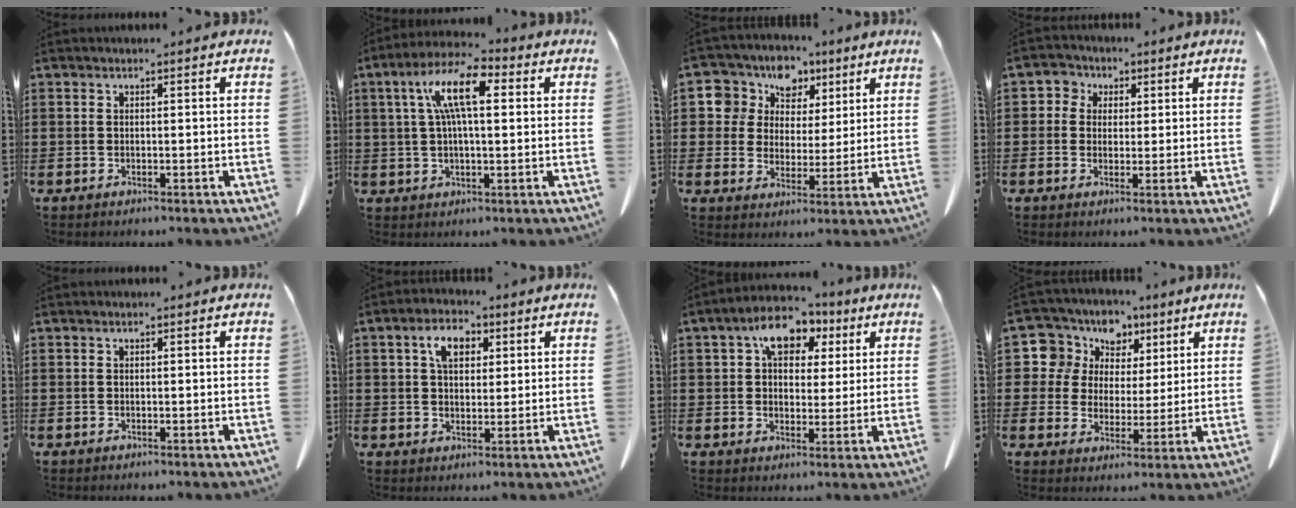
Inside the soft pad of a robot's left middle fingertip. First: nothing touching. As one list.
[{"total": 9.7, "force": [2.8, 3.0, 8.8], "torque": [-0.186, 0.011, 0.041]}, {"total": 8.0, "force": [4.4, 6.5, 1.0], "torque": [-0.071, -0.013, 0.080]}, {"total": 2.7, "force": [0.8, 2.6, 0.3], "torque": [-0.022, 0.010, 0.008]}, {"total": 0.0}, {"total": 5.5, "force": [2.2, 3.5, 3.7], "torque": [-0.069, 0.010, 0.033]}, {"total": 7.6, "force": [3.7, 5.1, 4.1], "torque": [-0.080, 0.005, 0.061]}, {"total": 8.6, "force": [4.3, 7.4, 1.1], "torque": [-0.083, -0.013, 0.077]}]